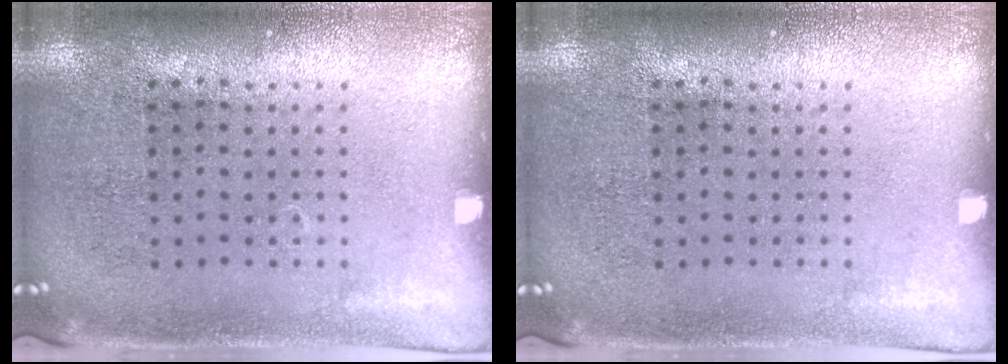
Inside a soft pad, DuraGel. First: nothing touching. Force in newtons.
{"total": 0.0}